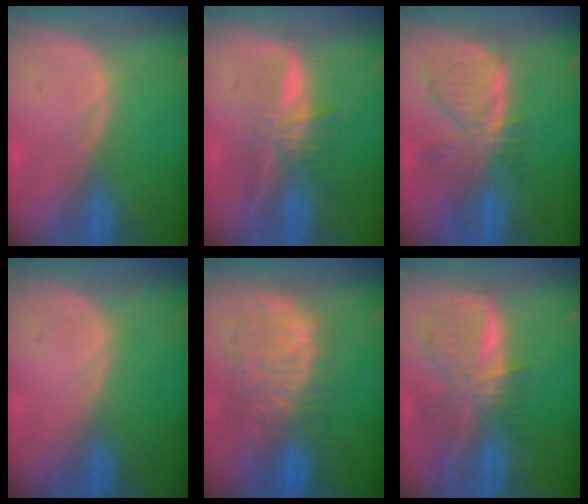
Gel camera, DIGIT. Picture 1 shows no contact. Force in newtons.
{"total": 6.4, "press": 5.7, "slide": 3.1}
{"total": 8.0, "press": 7.1, "slide": 3.9}
{"total": 0.0}
{"total": 11.0, "press": 9.5, "slide": 5.5}
{"total": 8.9, "press": 7.8, "slide": 4.4}